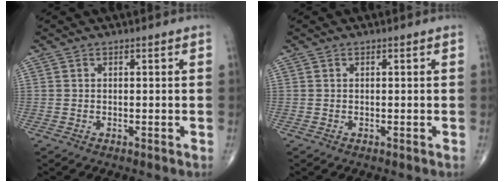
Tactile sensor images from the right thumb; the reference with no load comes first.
{"total": 0.0}